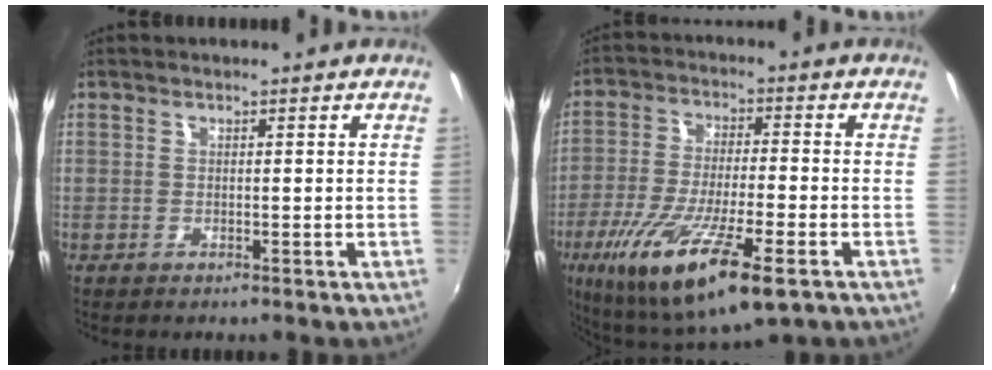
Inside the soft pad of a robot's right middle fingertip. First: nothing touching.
{"total": 18.8, "force": [-9.3, 4.5, 15.7], "torque": [-0.313, -0.058, -0.163]}